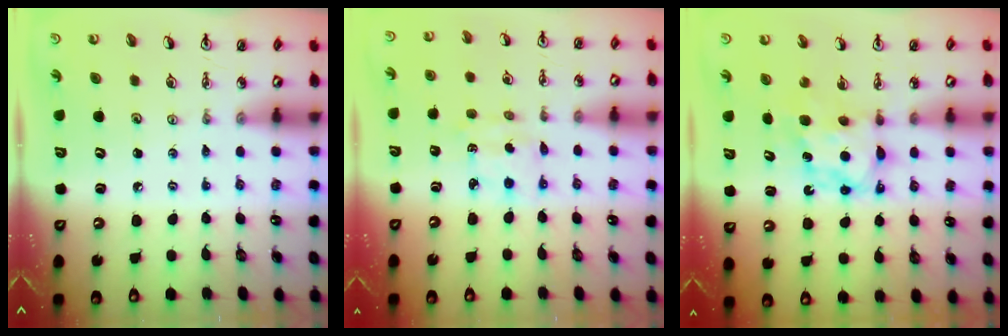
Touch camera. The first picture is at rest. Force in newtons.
{"total": 2.7, "press": 2.7, "slide": 0.0}
{"total": 7.1, "press": 7.1, "slide": 0.3}